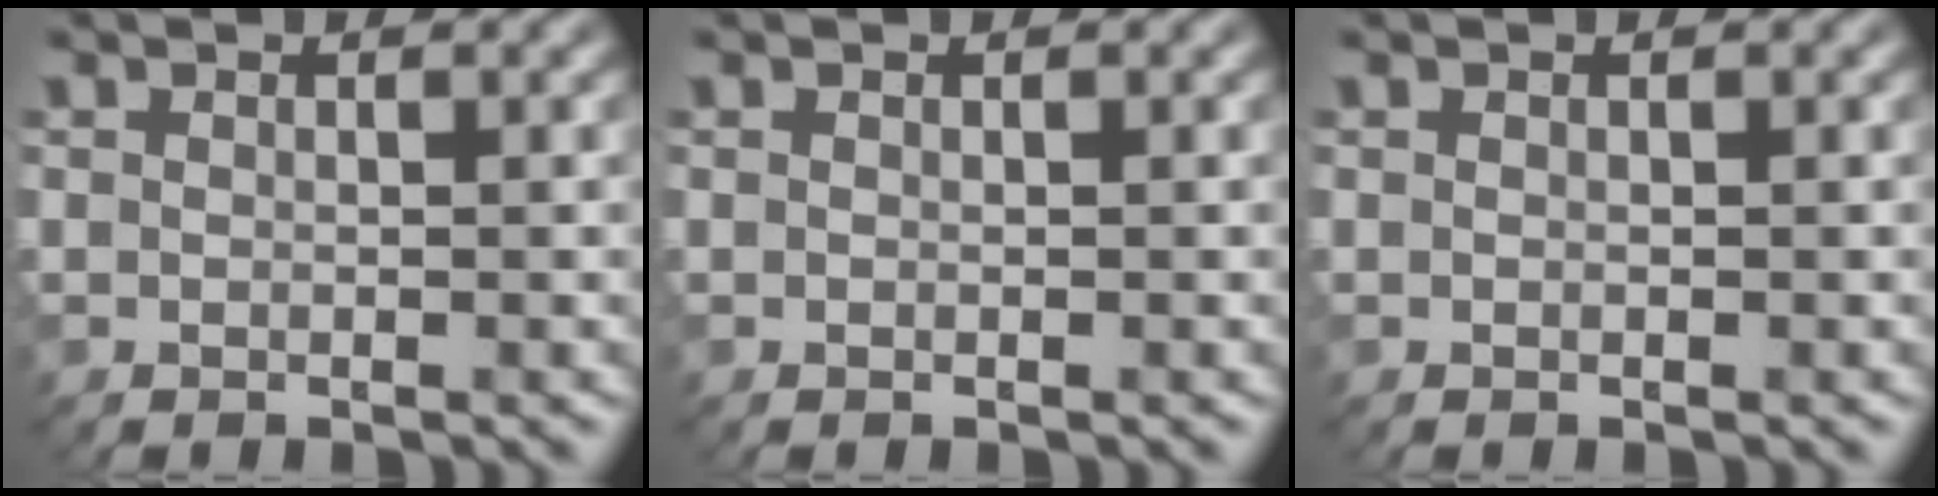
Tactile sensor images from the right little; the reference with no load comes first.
{"total": 0.0}
{"total": 0.0}